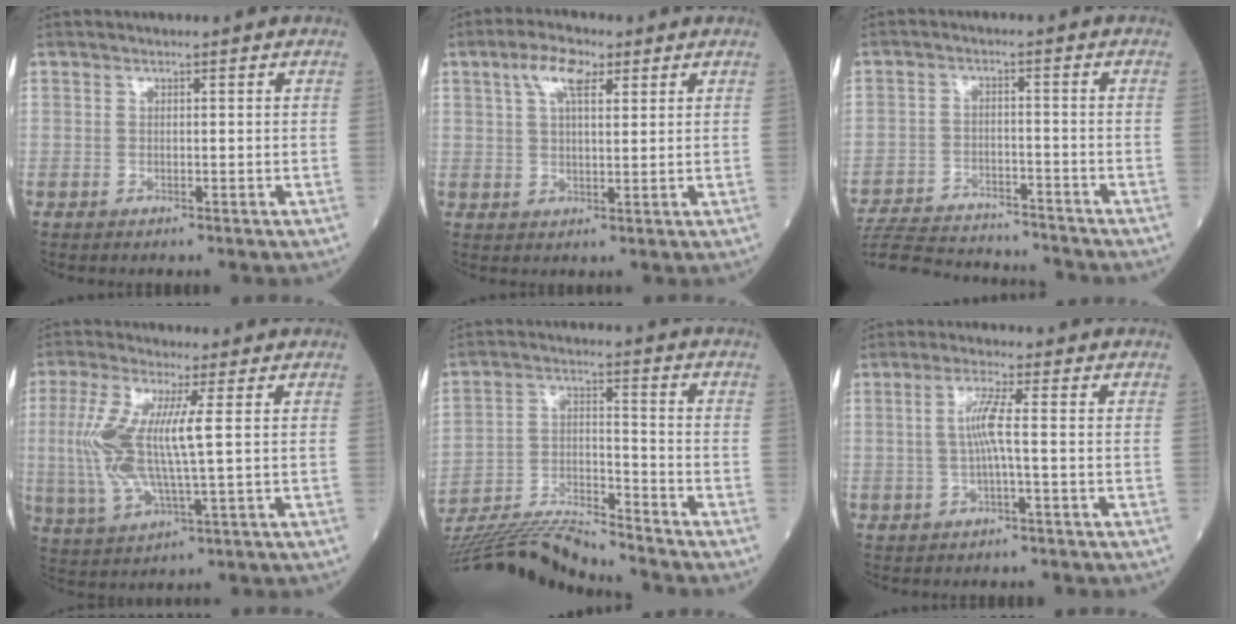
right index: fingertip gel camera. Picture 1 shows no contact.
{"total": 5.7, "force": [2.9, 2.1, 4.5], "torque": [-0.092, 0.016, 0.053]}
{"total": 15.2, "force": [-14.4, 2.6, 4.2], "torque": [-0.090, -0.003, -0.213]}
{"total": 11.2, "force": [1.1, 1.8, 11.0], "torque": [-0.260, 0.002, 0.021]}
{"total": 14.6, "force": [-14.0, -0.5, 4.3], "torque": [-0.081, 0.006, -0.248]}
{"total": 4.1, "force": [0.0, -0.2, 4.1], "torque": [-0.085, 0.006, 0.001]}